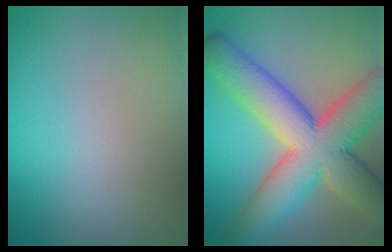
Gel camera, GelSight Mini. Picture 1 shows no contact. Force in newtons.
{"total": 12.1, "press": 12.1, "slide": 0.7}